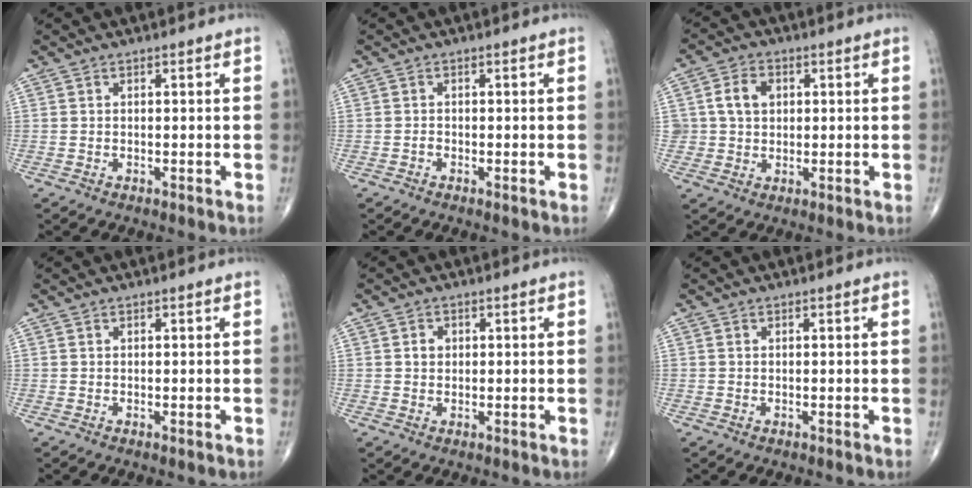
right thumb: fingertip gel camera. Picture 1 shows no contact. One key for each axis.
{"total": 0.6, "fx": -0.3, "fy": 0.3, "fz": 0.4, "tx": -0.008, "ty": -0.001, "tz": -0.009}
{"total": 5.7, "fx": 1.1, "fy": 4.6, "fz": 3.1, "tx": -0.034, "ty": 0.002, "tz": 0.020}
{"total": 0.0}
{"total": 1.9, "fx": 0.4, "fy": 1.7, "fz": 0.9, "tx": -0.006, "ty": 0.002, "tz": 0.005}
{"total": 0.0}